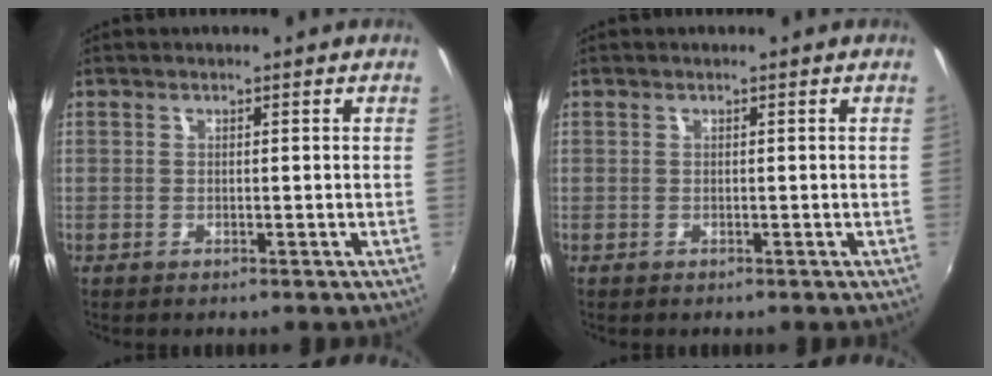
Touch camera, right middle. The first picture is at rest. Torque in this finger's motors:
{"motor_torque": [0.00, -0.24, 0.07, 0.00]}